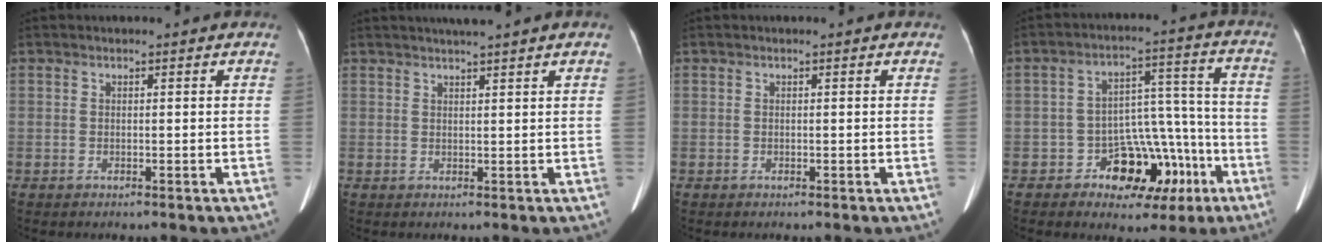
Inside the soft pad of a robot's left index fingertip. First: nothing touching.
{"total": 3.8, "force": [3.1, -0.6, 2.2], "torque": [-0.031, 0.019, 0.048]}
{"total": 0.0}
{"total": 11.1, "force": [-5.4, 7.1, 6.5], "torque": [-0.079, 0.042, -0.067]}